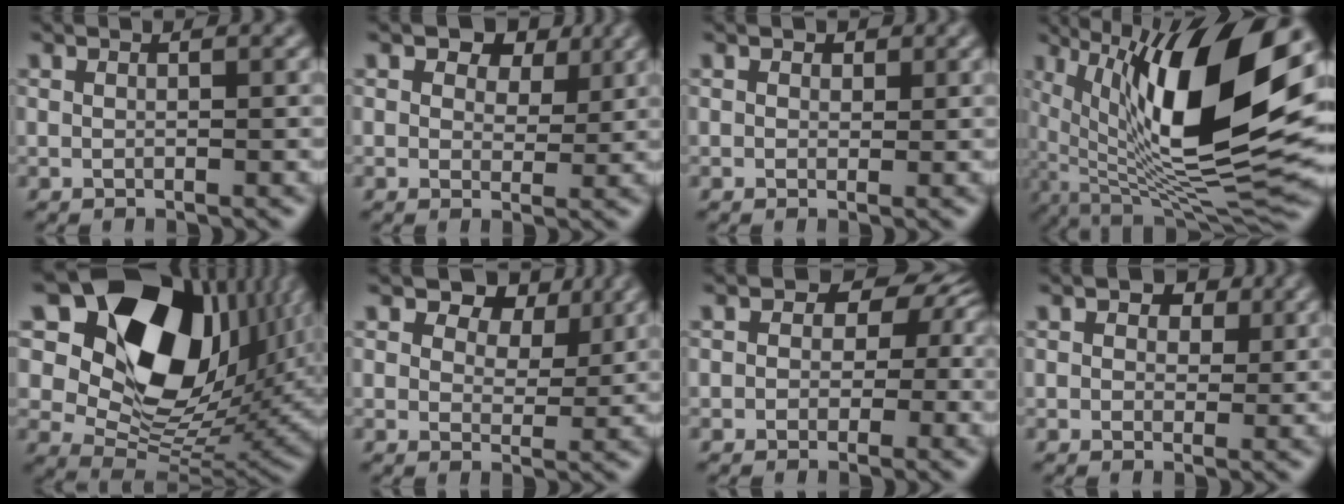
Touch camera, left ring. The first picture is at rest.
{"total": 5.0, "force": [3.4, 2.8, 2.3], "torque": [-0.037, 0.015, 0.031]}
{"total": 1.2, "force": [0.9, 0.8, 0.3], "torque": [-0.004, 0.007, 0.007]}
{"total": 15.1, "force": [4.5, 5.2, 13.4], "torque": [-0.236, -0.003, 0.078]}
{"total": 15.5, "force": [5.8, 10.5, 9.8], "torque": [-0.168, 0.018, 0.104]}
{"total": 4.9, "force": [3.6, 2.5, 2.2], "torque": [-0.038, 0.010, 0.043]}
{"total": 7.8, "force": [2.3, 5.8, 4.6], "torque": [-0.042, 0.033, 0.016]}
{"total": 4.4, "force": [2.6, 2.9, 2.2], "torque": [-0.036, 0.024, 0.017]}